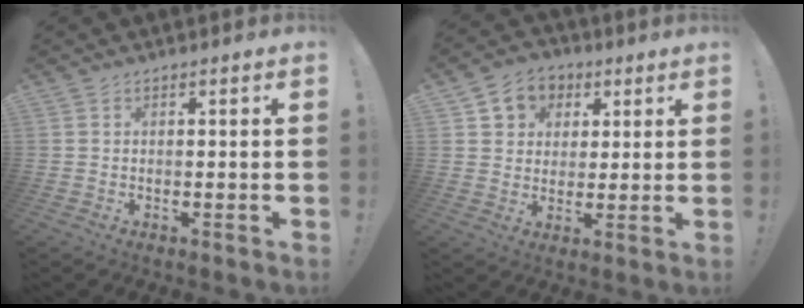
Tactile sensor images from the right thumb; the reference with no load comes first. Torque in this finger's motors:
{"motor_torque": [-0.13, -0.11, -0.11, 0.48, 0.13]}